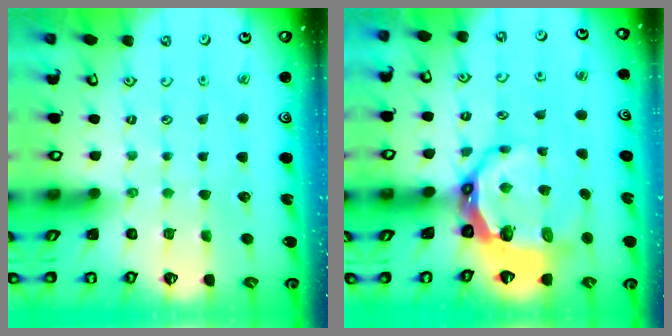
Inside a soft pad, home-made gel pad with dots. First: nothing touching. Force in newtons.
{"total": 9.5, "press": 8.6, "slide": 4.0}